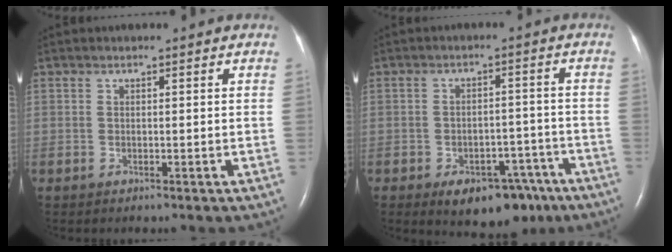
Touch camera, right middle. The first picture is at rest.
{"total": 9.3, "force": [-5.9, 5.1, 5.0], "torque": [-0.052, 0.017, -0.076]}